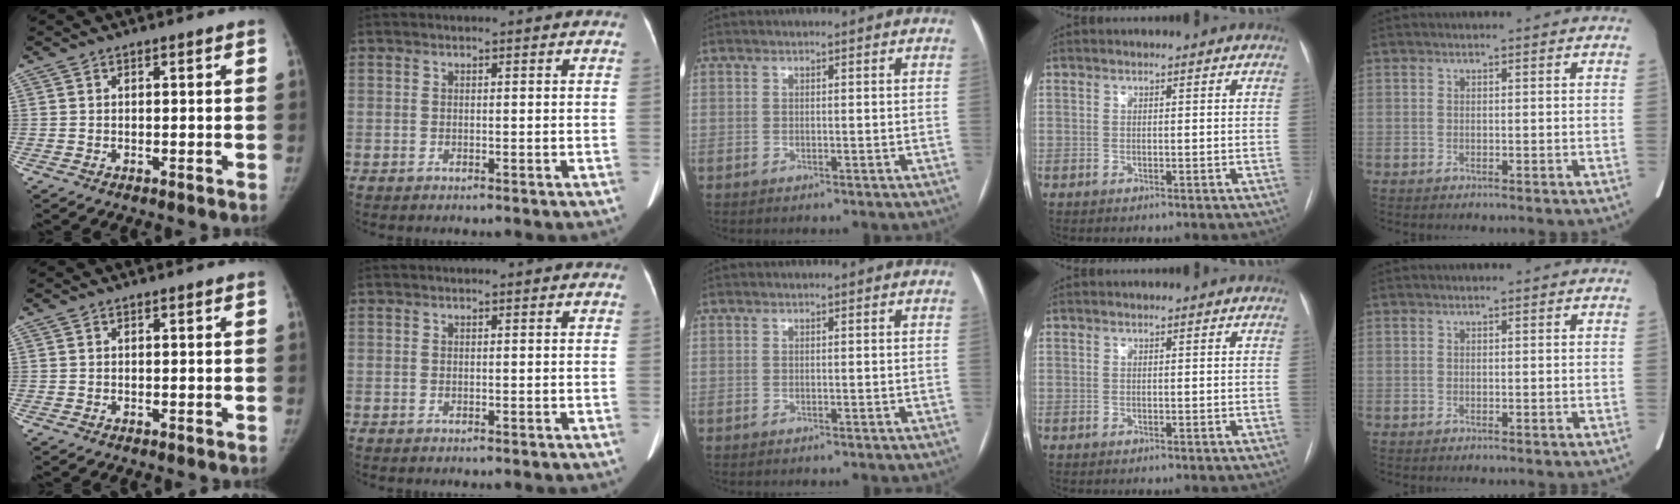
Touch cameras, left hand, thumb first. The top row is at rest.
{}